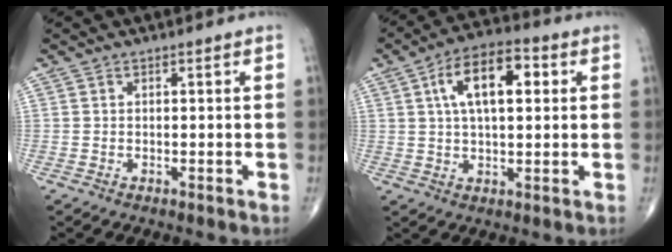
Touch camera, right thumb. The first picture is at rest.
{"total": 12.2, "force": [3.2, 5.8, 10.2], "torque": [-0.163, 0.016, 0.048]}